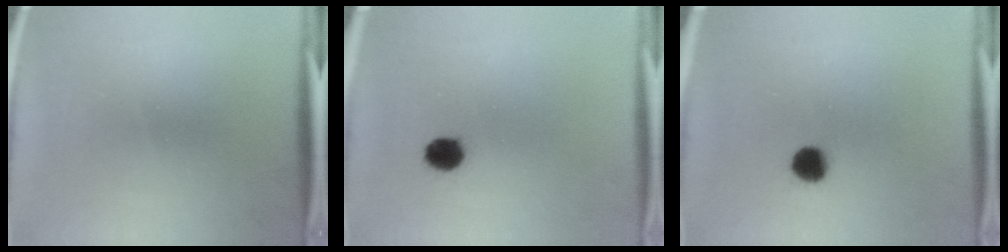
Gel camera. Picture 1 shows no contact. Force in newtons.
{"total": 3.8}
{"total": 4.8}